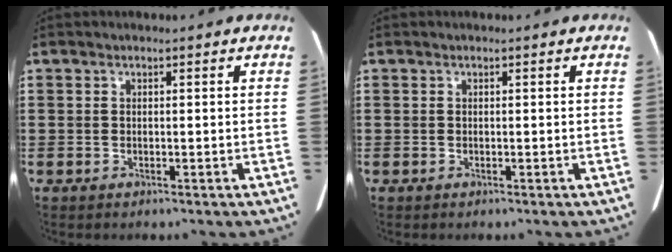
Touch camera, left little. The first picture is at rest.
{"total": 0.0}